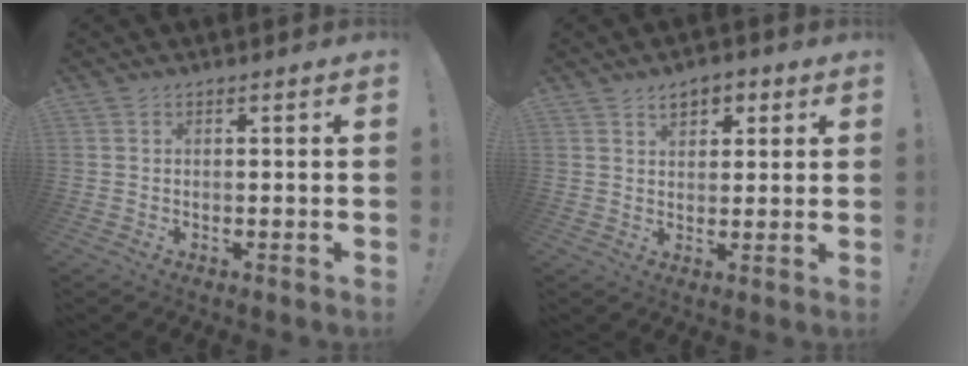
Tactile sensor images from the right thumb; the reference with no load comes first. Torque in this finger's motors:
{"motor_torque": [-0.01, 0.02, 0.01, 0.02, 0.00]}